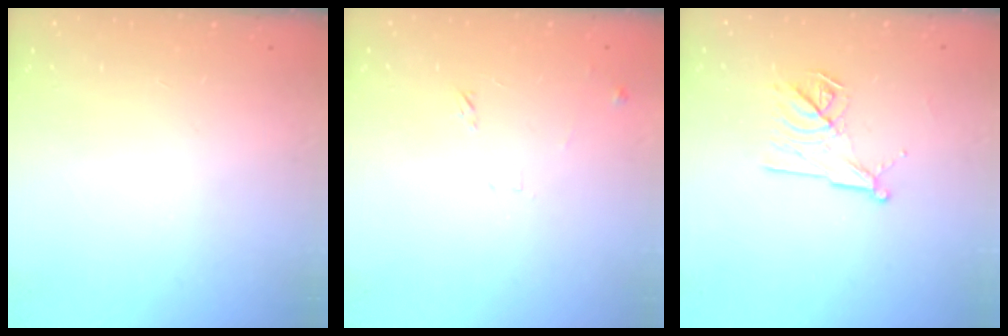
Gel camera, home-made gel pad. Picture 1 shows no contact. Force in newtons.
{"total": 9.4, "press": 9.4, "slide": 0.6}
{"total": 11.3, "press": 11.3, "slide": 0.4}